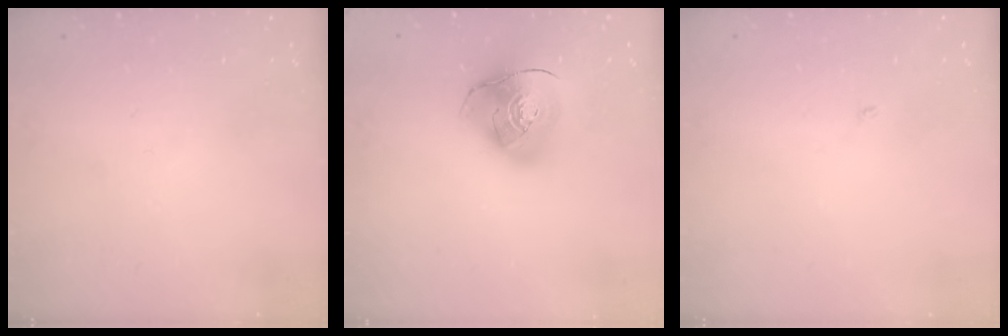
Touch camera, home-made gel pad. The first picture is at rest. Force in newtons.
{"total": 14.3, "press": 14.2, "slide": 1.9}
{"total": 1.9, "press": 1.9, "slide": 0.2}